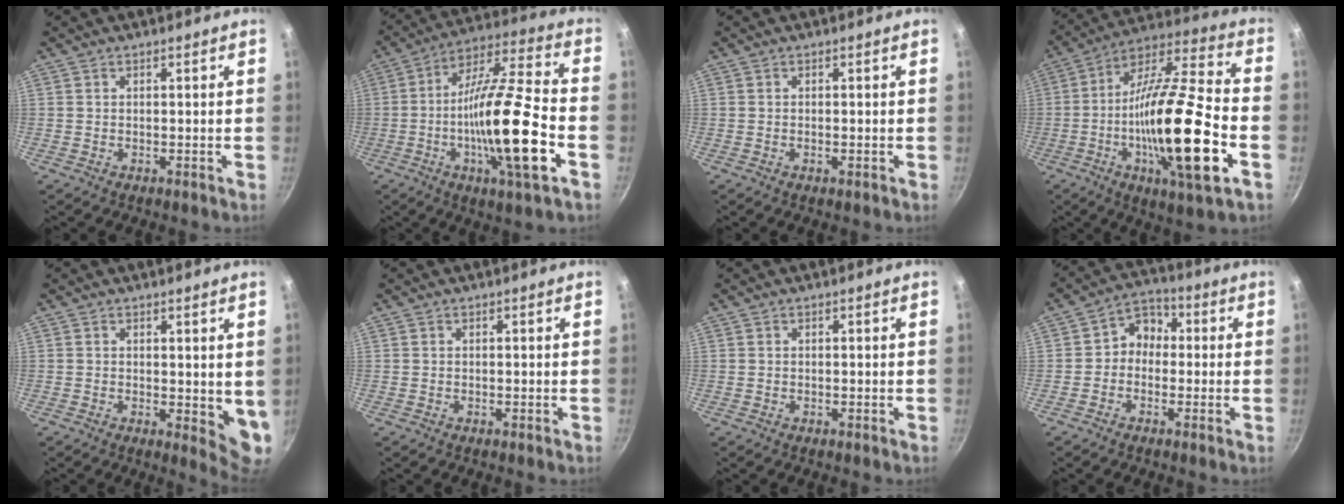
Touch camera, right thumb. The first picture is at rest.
{"total": 21.2, "force": [-5.6, 3.9, 20.1], "torque": [-0.338, 0.031, -0.107]}
{"total": 0.8, "force": [-0.3, 0.3, 0.7], "torque": [-0.012, 0.001, -0.005]}
{"total": 25.8, "force": [-6.6, 5.9, 24.2], "torque": [-0.413, 0.025, -0.120]}
{"total": 5.8, "force": [1.2, 2.7, 5.0], "torque": [-0.058, -0.020, 0.017]}
{"total": 0.0}
{"total": 0.0}
{"total": 6.0, "force": [-0.4, 5.1, 3.2], "torque": [-0.015, 0.023, -0.027]}